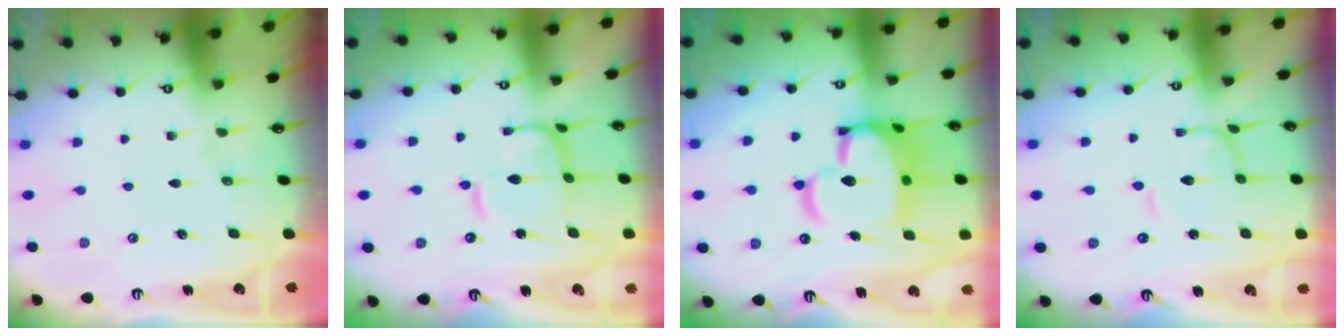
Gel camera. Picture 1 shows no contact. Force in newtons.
{"total": 4.5, "press": 4.5, "slide": 0.5}
{"total": 14.4, "press": 14.3, "slide": 1.5}
{"total": 1.6, "press": 1.6, "slide": 0.1}